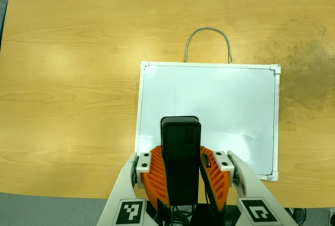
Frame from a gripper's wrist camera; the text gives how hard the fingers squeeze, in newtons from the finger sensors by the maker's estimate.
{"total": 6.4, "left": 5.3, "right": 7.4}